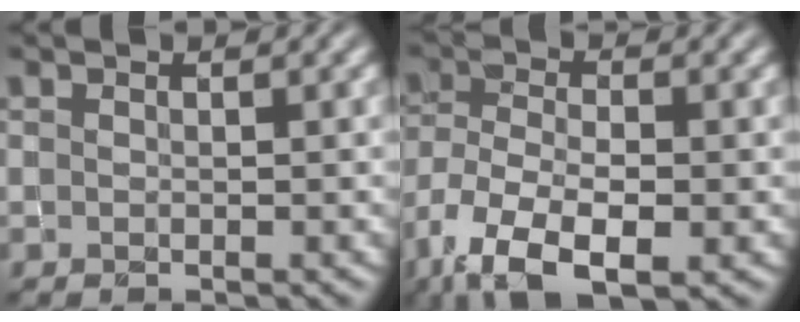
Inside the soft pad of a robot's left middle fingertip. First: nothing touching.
{"total": 8.5, "force": [-4.5, 3.7, 6.1], "torque": [-0.130, -0.013, -0.087]}